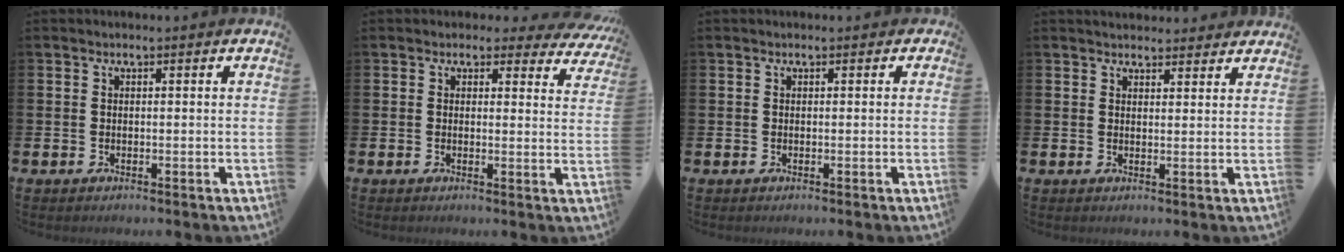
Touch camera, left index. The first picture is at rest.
{"total": 2.0, "force": [1.7, 1.1, 0.2], "torque": [0.003, -0.012, 0.022]}
{"total": 0.5, "force": [-0.1, 0.5, 0.2], "torque": [-0.002, 0.007, -0.004]}
{"total": 2.8, "force": [2.7, 0.8, 0.0], "torque": [0.007, -0.014, 0.047]}